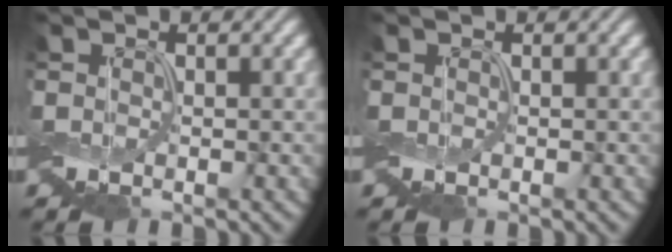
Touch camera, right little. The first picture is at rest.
{"total": 0.0}